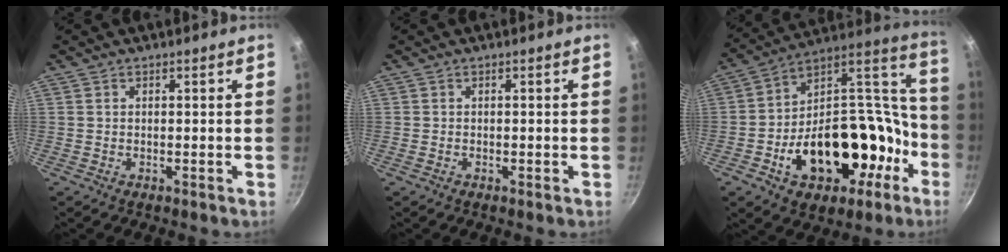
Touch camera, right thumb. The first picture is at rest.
{"total": 0.0}
{"total": 28.9, "force": [-10.0, 18.5, 19.8], "torque": [-0.267, 0.093, -0.141]}